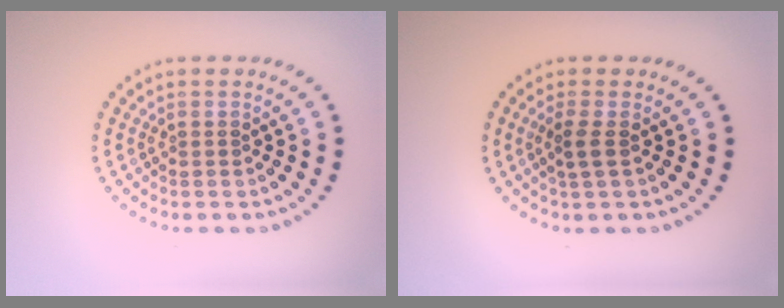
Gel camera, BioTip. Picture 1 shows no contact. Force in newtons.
{"total": 1.5, "press": 1.3, "slide": 0.8}